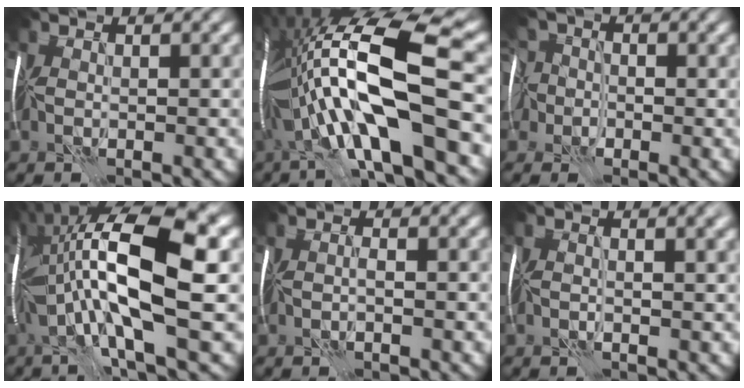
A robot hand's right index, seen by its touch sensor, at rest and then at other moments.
{"total": 15.6, "force": [-1.7, 4.5, 14.9], "torque": [-0.285, 0.021, -0.029]}
{"total": 5.9, "force": [-1.9, 4.7, 3.0], "torque": [-0.060, 0.008, -0.061]}
{"total": 15.3, "force": [0.1, 4.6, 14.6], "torque": [-0.293, 0.021, -0.002]}
{"total": 0.9, "force": [-0.7, -0.5, 0.0], "torque": [-0.004, -0.005, -0.010]}
{"total": 3.0, "force": [1.2, 1.5, 2.4], "torque": [-0.010, 0.023, -0.011]}